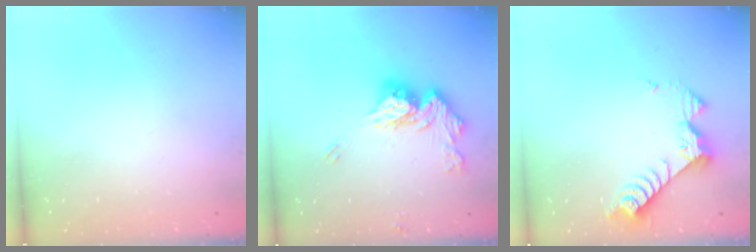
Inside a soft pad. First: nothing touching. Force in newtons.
{"total": 14.1, "press": 14.1, "slide": 0.2}
{"total": 8.6, "press": 8.5, "slide": 0.8}